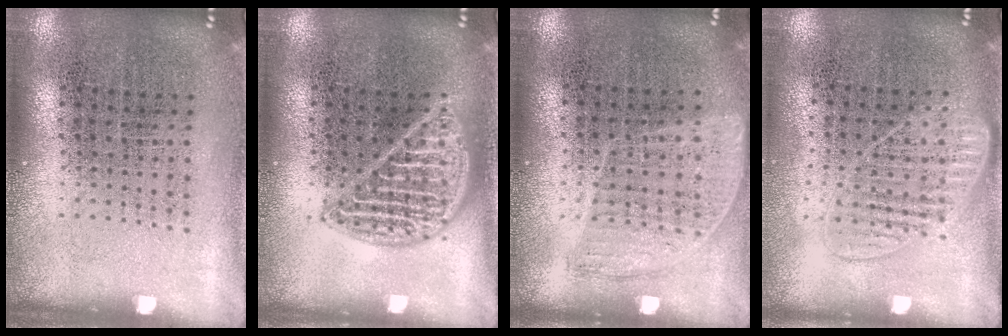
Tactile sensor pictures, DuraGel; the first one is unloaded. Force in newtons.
{"total": 2.1, "press": 2.1, "slide": 0.2}
{"total": 0.9, "press": 0.8, "slide": 0.4}
{"total": 1.3, "press": 1.2, "slide": 0.6}